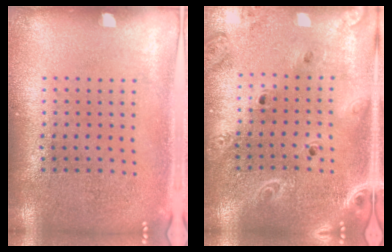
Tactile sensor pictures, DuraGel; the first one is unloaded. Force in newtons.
{"total": 2.0, "press": 1.8, "slide": 0.9}